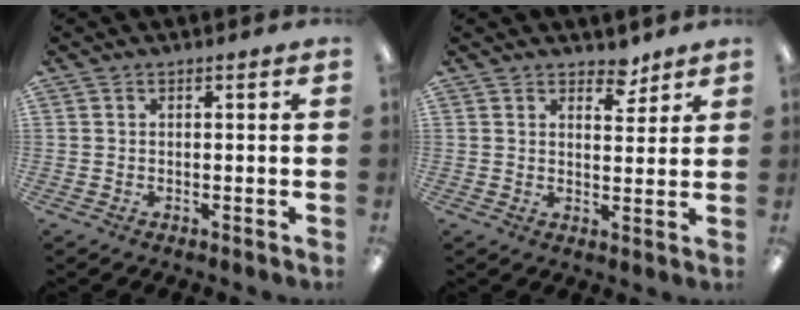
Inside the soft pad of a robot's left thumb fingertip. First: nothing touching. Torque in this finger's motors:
{"motor_torque": [0.12, 0.16, -0.29, -0.15, -0.01]}